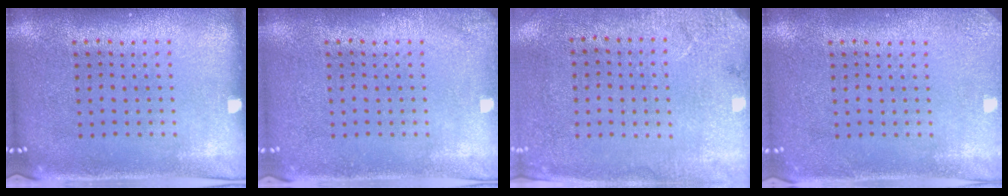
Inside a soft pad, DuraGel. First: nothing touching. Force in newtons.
{"total": 0.9, "press": 0.9, "slide": 0.1}
{"total": 2.7, "press": 2.2, "slide": 1.6}
{"total": 1.7, "press": 1.7, "slide": 0.2}